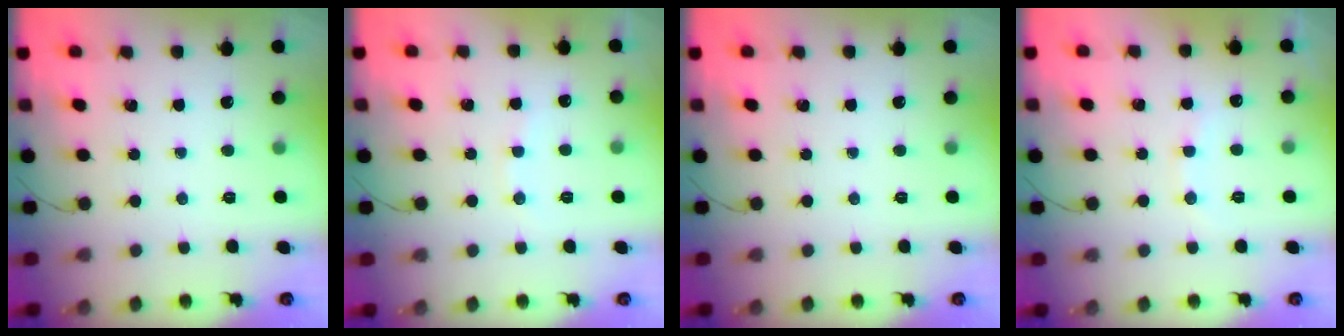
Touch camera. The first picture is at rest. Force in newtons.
{"total": 6.5, "press": 6.4, "slide": 1.4}
{"total": 0.0}
{"total": 7.2, "press": 7.1, "slide": 1.4}